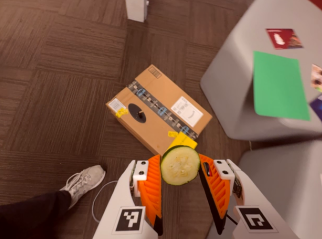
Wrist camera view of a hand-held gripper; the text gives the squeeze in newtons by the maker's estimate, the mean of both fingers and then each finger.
{"total": 6.6, "left": 6.9, "right": 6.4}